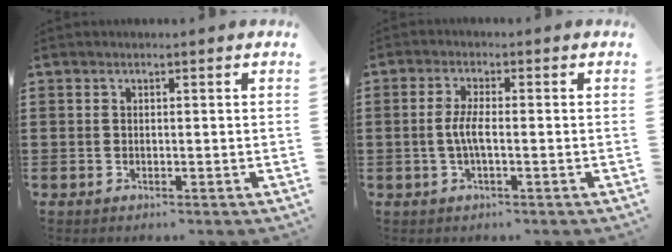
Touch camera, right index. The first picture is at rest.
{"total": 3.4, "force": [-0.7, 0.3, 3.4], "torque": [-0.081, -0.007, -0.021]}